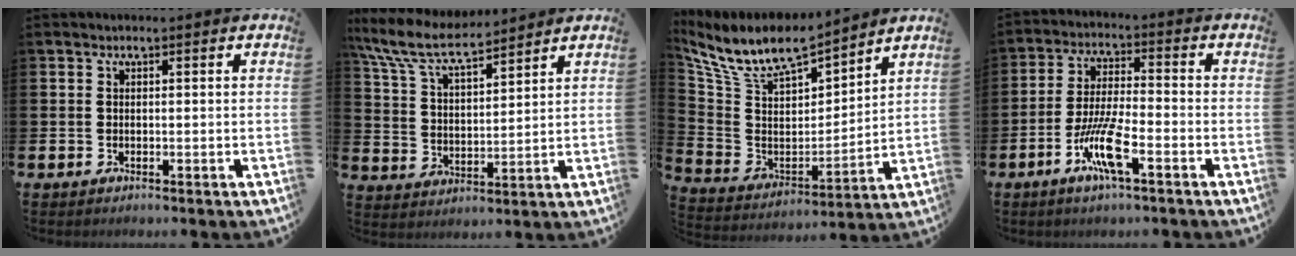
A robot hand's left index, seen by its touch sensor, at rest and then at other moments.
{"total": 8.3, "force": [7.5, 1.7, 3.2], "torque": [-0.094, -0.042, 0.133]}
{"total": 9.3, "force": [8.5, 2.4, 2.9], "torque": [-0.103, -0.060, 0.147]}
{"total": 7.6, "force": [-3.6, 1.2, 6.6], "torque": [-0.134, -0.005, -0.065]}